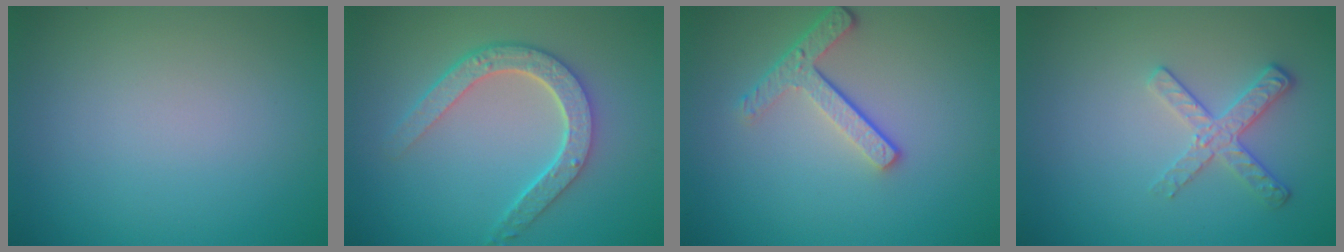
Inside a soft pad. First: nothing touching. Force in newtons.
{"total": 4.5, "press": 3.5, "slide": 2.8}
{"total": 3.4, "press": 2.5, "slide": 2.3}
{"total": 2.6, "press": 2.4, "slide": 1.2}